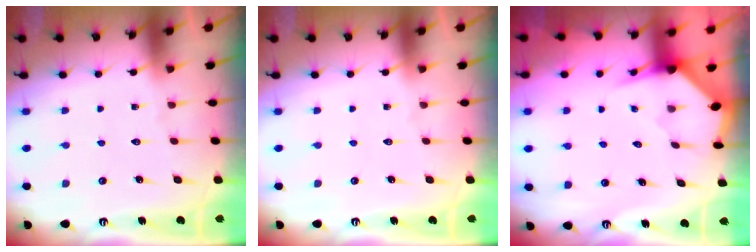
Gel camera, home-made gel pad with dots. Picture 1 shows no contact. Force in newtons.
{"total": 0.0}
{"total": 3.3, "press": 3.3, "slide": 0.3}